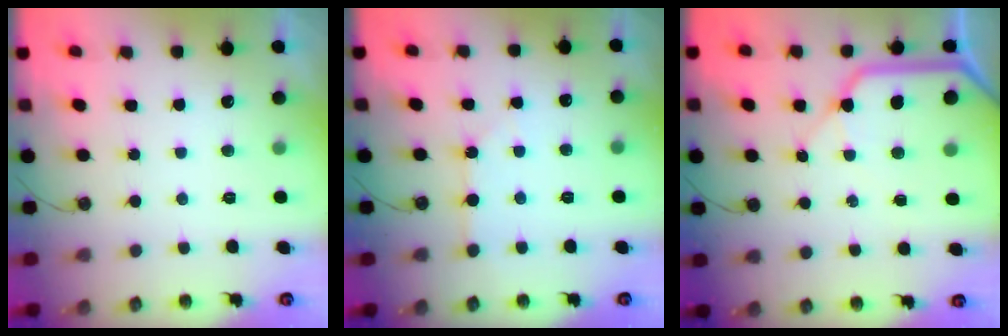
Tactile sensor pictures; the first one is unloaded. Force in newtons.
{"total": 1.9, "press": 1.8, "slide": 0.4}
{"total": 11.2, "press": 11.1, "slide": 1.3}